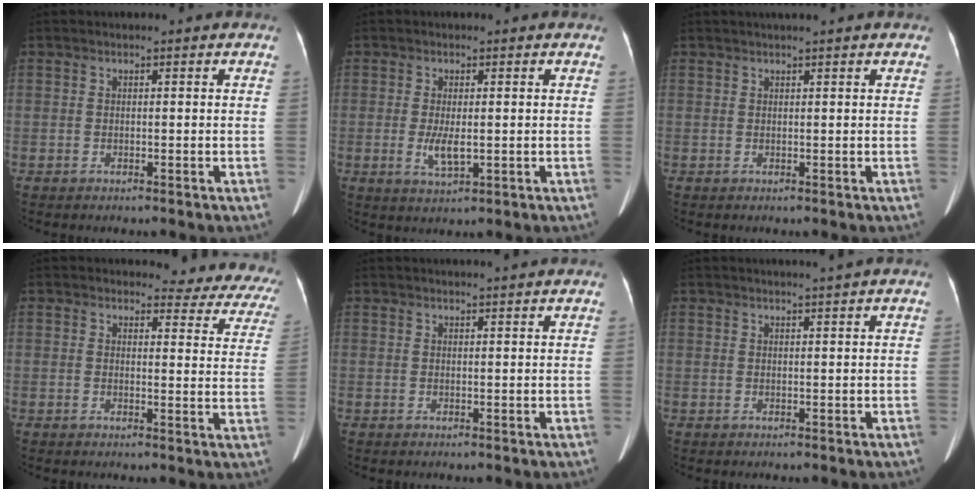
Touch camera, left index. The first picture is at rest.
{"total": 3.5, "force": [-0.3, 1.1, 3.3], "torque": [-0.067, -0.007, -0.002]}
{"total": 3.1, "force": [2.6, -0.2, 1.7], "torque": [-0.015, 0.028, 0.036]}
{"total": 11.3, "force": [10.6, 3.4, 1.9], "torque": [0.017, -0.053, 0.076]}
{"total": 3.4, "force": [3.2, -0.6, 1.2], "torque": [-0.015, 0.013, 0.040]}
{"total": 2.2, "force": [1.8, -0.7, 0.9], "torque": [-0.010, 0.001, 0.029]}